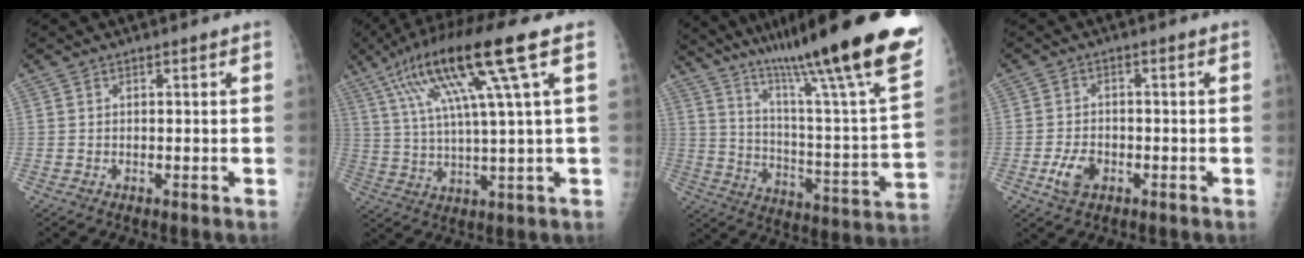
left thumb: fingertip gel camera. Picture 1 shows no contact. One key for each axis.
{"total": 17.4, "fx": 7.0, "fy": 1.0, "fz": 15.9, "tx": -0.303, "ty": 0.006, "tz": 0.120}
{"total": 33.1, "fx": 23.2, "fy": 3.1, "fz": 23.4, "tx": -0.307, "ty": -0.092, "tz": 0.345}
{"total": 4.7, "fx": -1.9, "fy": 3.1, "fz": 3.1, "tx": -0.057, "ty": 0.009, "tz": -0.035}